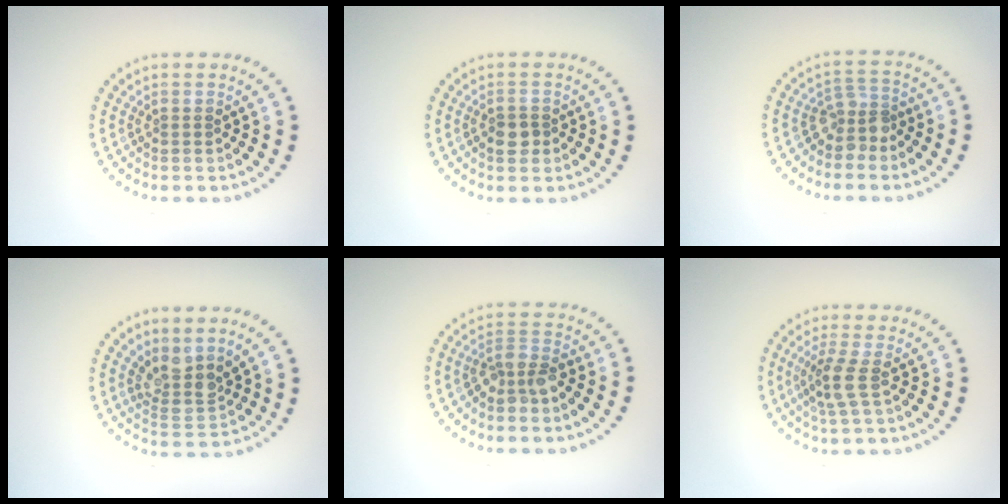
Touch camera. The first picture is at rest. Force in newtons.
{"total": 1.7, "press": 1.7, "slide": 0.5}
{"total": 2.5, "press": 1.9, "slide": 1.6}
{"total": 3.1, "press": 2.4, "slide": 2.0}
{"total": 2.8, "press": 2.2, "slide": 1.6}
{"total": 2.6, "press": 2.0, "slide": 1.6}